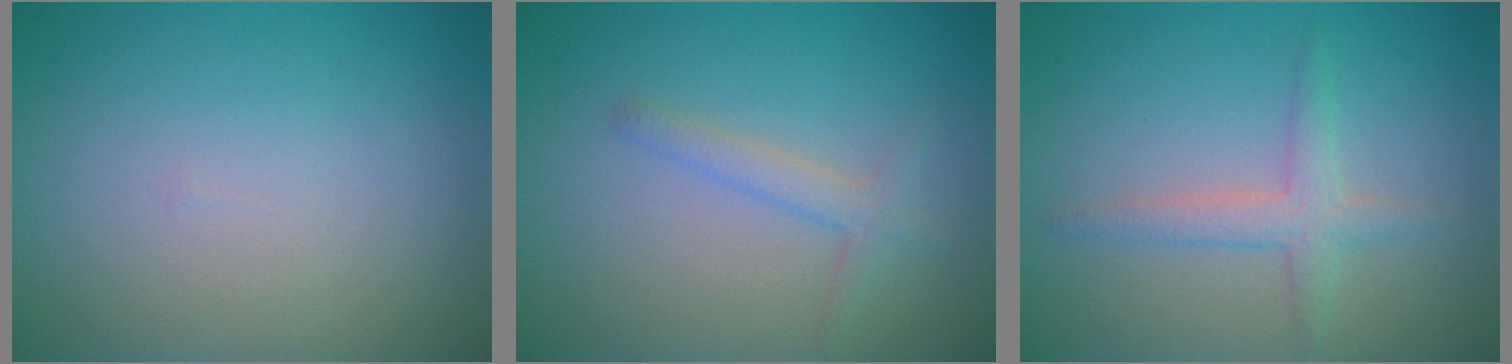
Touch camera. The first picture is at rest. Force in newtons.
{"total": 1.8, "press": 1.8, "slide": 0.1}
{"total": 2.2, "press": 2.2, "slide": 0.0}